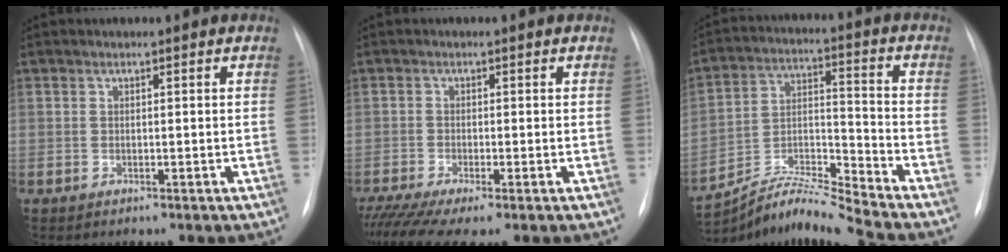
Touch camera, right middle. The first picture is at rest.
{"total": 6.6, "force": [-4.7, 0.8, 4.5], "torque": [-0.081, -0.015, -0.081]}
{"total": 10.3, "force": [-9.9, -2.5, 1.5], "torque": [-0.033, 0.017, -0.182]}